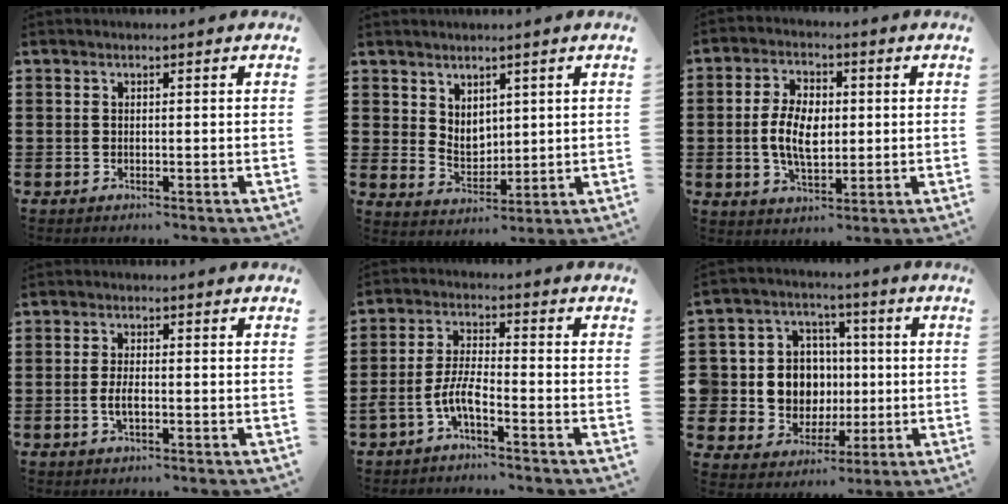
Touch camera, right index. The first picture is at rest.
{"total": 4.2, "force": [3.2, 2.6, 0.8], "torque": [-0.030, -0.002, 0.060]}
{"total": 7.5, "force": [-0.3, 4.4, 6.1], "torque": [-0.130, 0.002, -0.011]}
{"total": 2.7, "force": [-0.7, 0.9, 2.4], "torque": [-0.053, -0.002, -0.014]}
{"total": 5.6, "force": [-3.4, 1.0, 4.3], "torque": [-0.108, -0.010, -0.070]}
{"total": 9.8, "force": [0.0, 9.2, 3.6], "torque": [-0.102, 0.010, 0.011]}